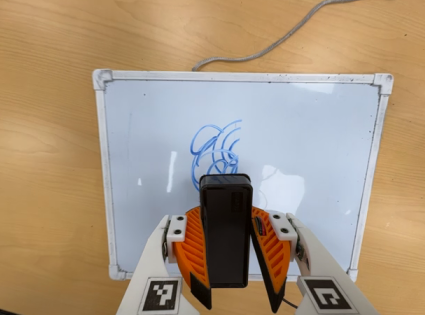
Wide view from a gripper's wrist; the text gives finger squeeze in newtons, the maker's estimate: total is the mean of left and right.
{"total": 10.1, "left": 9.4, "right": 10.8}